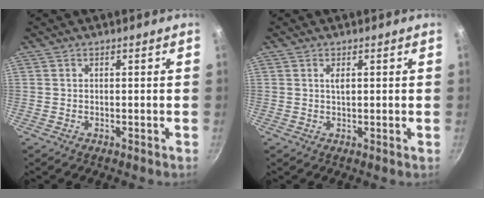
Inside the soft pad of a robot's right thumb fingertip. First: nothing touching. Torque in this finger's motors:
{"motor_torque": [-0.03, 0.26, 0.19, -0.03, -0.01]}